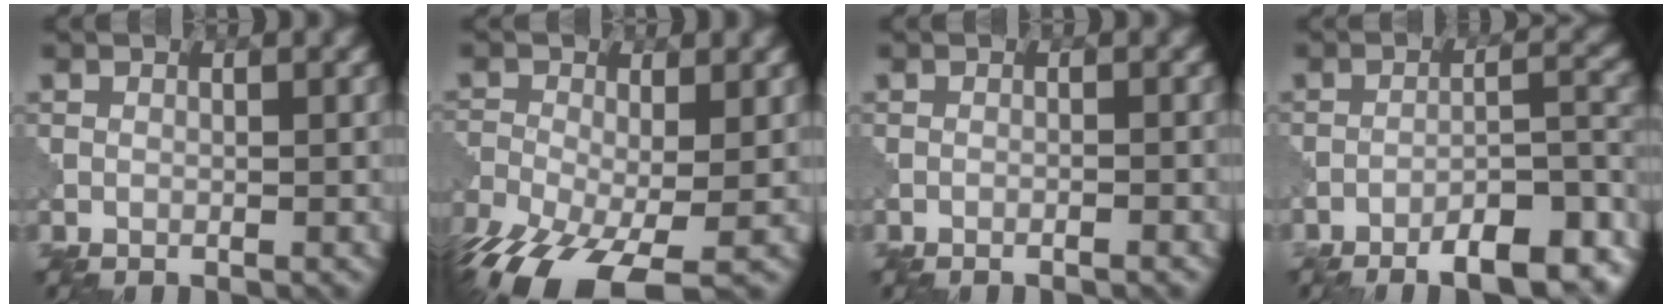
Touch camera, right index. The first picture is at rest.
{"total": 11.4, "force": [-7.4, 3.8, 7.7], "torque": [-0.174, -0.047, -0.118]}
{"total": 0.7, "force": [-0.5, 0.3, 0.2], "torque": [0.023, -0.001, -0.027]}
{"total": 9.4, "force": [-8.0, 1.8, 4.5], "torque": [-0.063, 0.005, -0.106]}